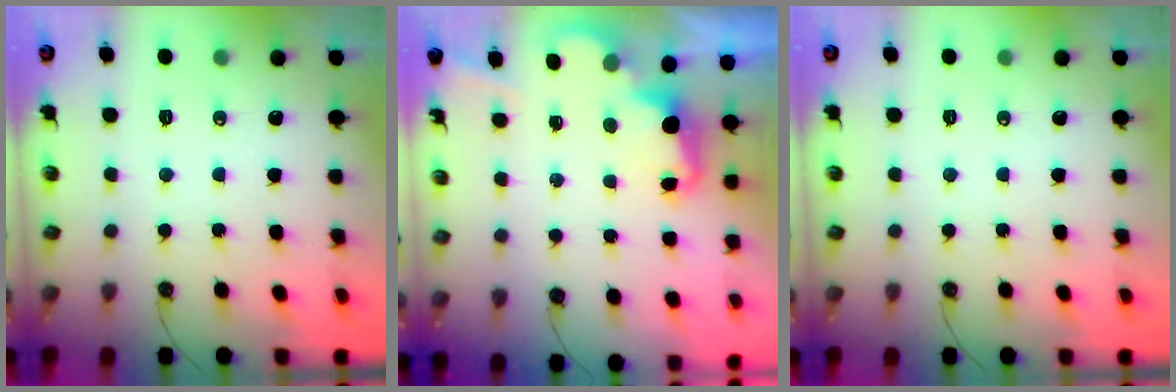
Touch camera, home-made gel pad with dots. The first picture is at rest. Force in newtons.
{"total": 2.4, "press": 2.4, "slide": 0.5}
{"total": 0.0}